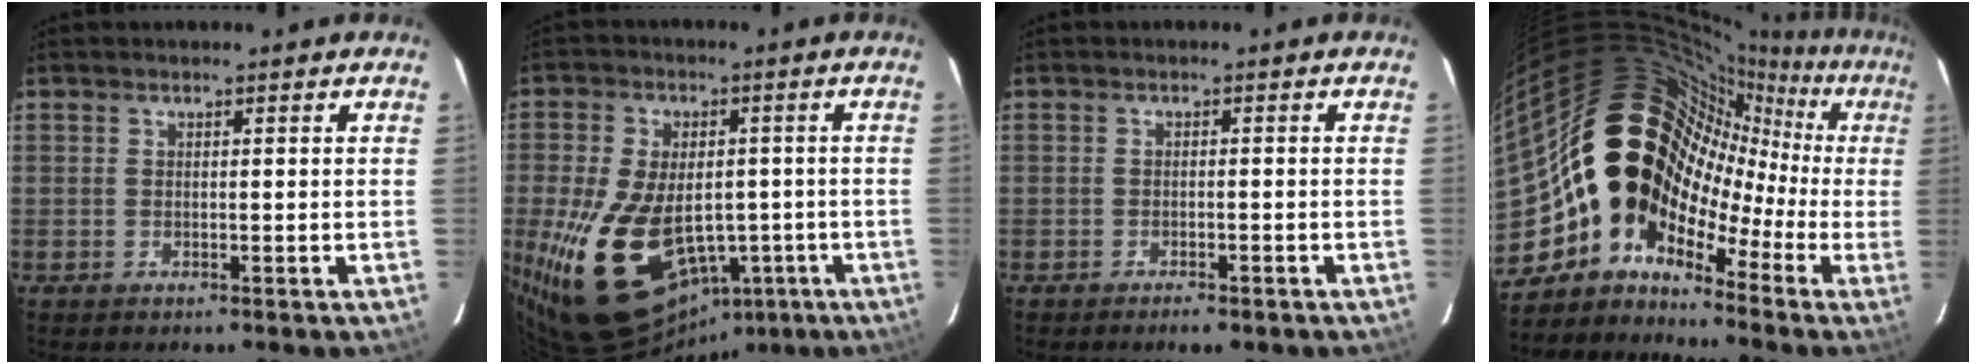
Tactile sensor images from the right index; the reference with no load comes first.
{"total": 24.4, "force": [-7.4, 15.6, 17.2], "torque": [-0.374, -0.016, -0.088]}
{"total": 3.0, "force": [-2.3, 1.0, 1.6], "torque": [-0.036, -0.006, -0.032]}
{"total": 19.2, "force": [-4.2, 15.0, 11.2], "torque": [-0.181, 0.025, -0.098]}